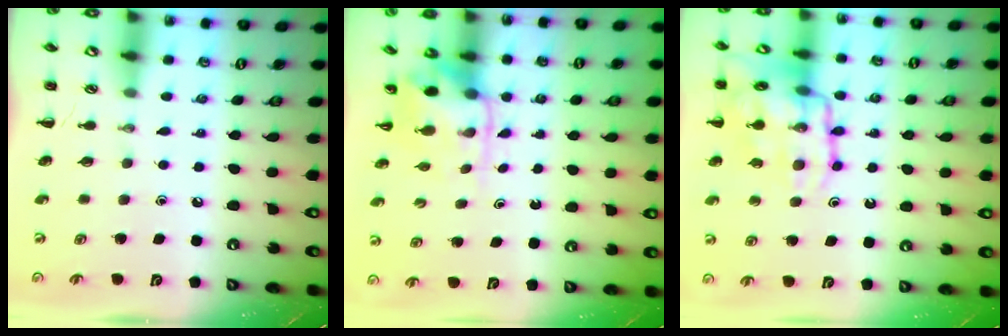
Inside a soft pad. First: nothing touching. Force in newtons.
{"total": 3.9, "press": 3.8, "slide": 0.7}
{"total": 18.2, "press": 18.1, "slide": 2.1}